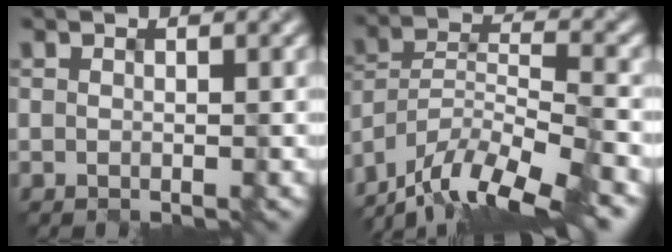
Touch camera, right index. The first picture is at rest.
{"total": 11.3, "force": [-9.5, 2.2, 5.7], "torque": [-0.100, 0.002, -0.163]}